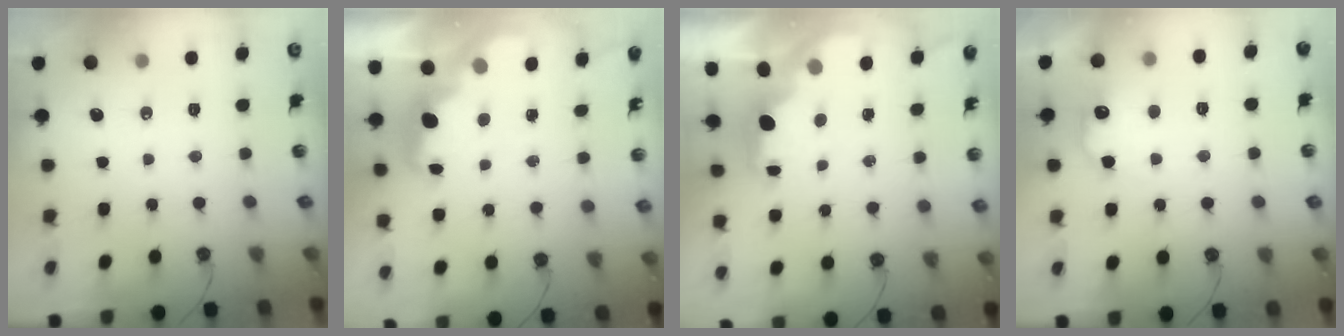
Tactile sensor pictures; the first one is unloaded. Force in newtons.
{"total": 2.7, "press": 2.6, "slide": 0.7}
{"total": 2.2, "press": 2.0, "slide": 0.8}
{"total": 11.9, "press": 11.9, "slide": 0.3}